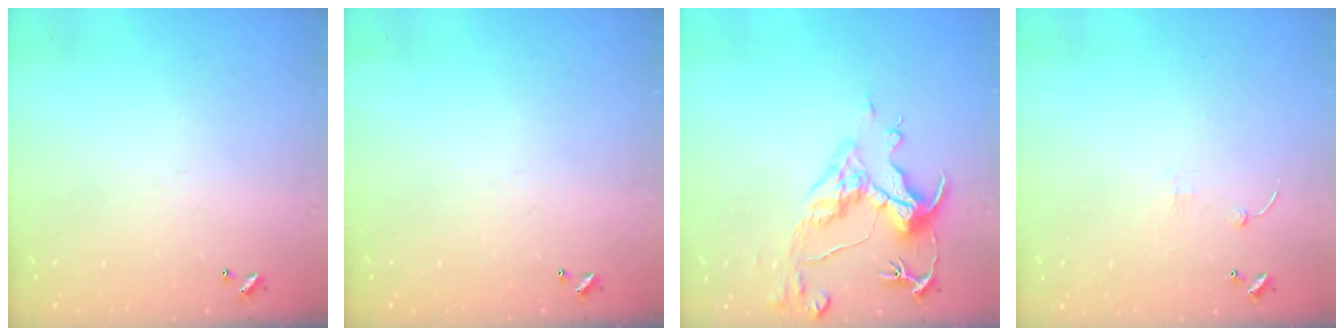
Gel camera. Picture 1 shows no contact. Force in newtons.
{"total": 0.0}
{"total": 9.1, "press": 8.9, "slide": 1.8}
{"total": 0.8, "press": 0.7, "slide": 0.4}